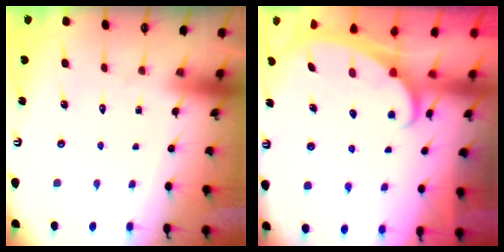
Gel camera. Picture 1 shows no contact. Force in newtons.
{"total": 2.3, "press": 2.2, "slide": 0.3}